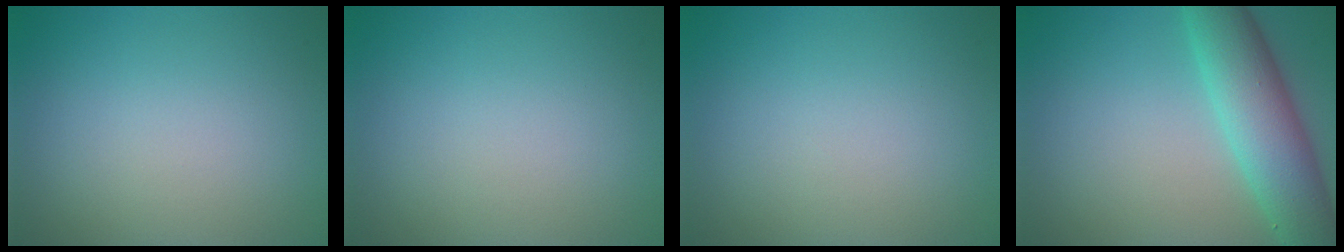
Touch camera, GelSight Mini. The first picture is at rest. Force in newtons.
{"total": 0.0}
{"total": 0.0}
{"total": 6.9, "press": 6.9, "slide": 0.1}